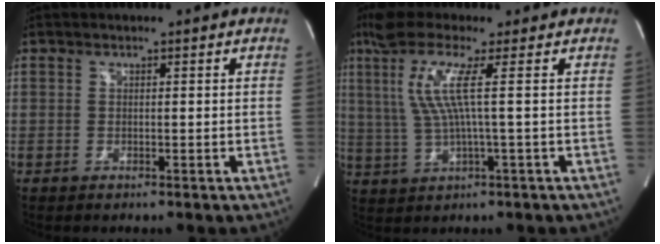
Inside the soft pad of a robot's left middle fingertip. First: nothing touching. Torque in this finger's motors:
{"motor_torque": [1.44, -0.25, 0.32, 0.20]}